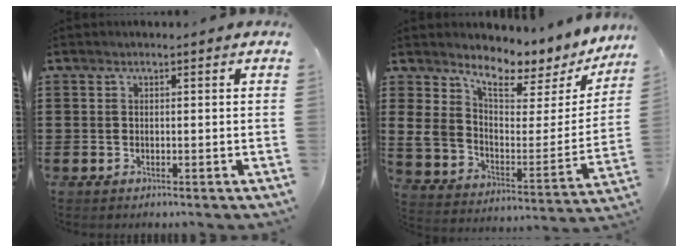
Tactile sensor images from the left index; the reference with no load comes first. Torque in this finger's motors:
{"motor_torque": [2.14, 0.00, 0.49, 0.21]}